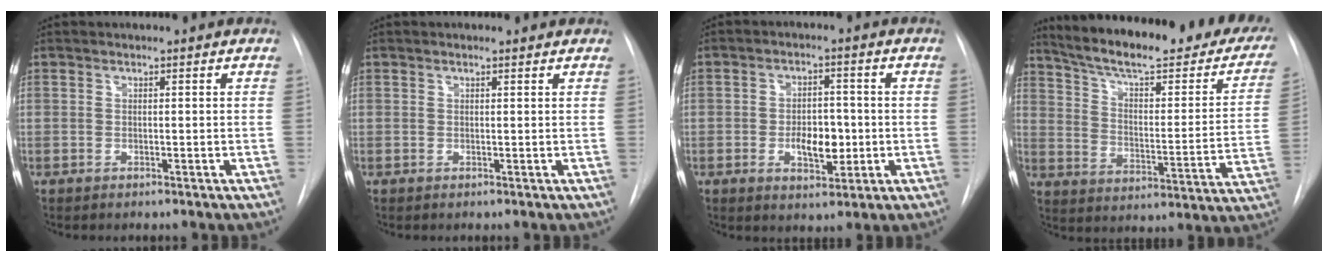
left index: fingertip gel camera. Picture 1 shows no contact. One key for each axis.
{"total": 0.0}
{"total": 6.1, "fx": -1.8, "fy": 3.2, "fz": 4.9, "tx": -0.077, "ty": -0.002, "tz": -0.022}
{"total": 28.9, "fx": 23.5, "fy": 6.6, "fz": 15.5, "tx": -0.226, "ty": -0.044, "tz": 0.301}